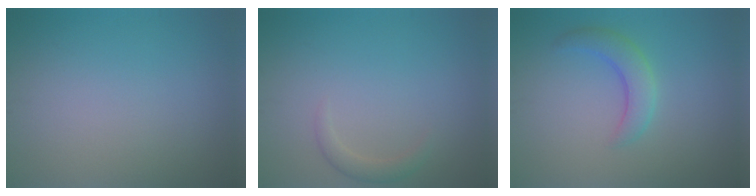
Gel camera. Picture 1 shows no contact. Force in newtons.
{"total": 1.2, "press": 1.2, "slide": 0.0}
{"total": 2.9, "press": 2.9, "slide": 0.2}